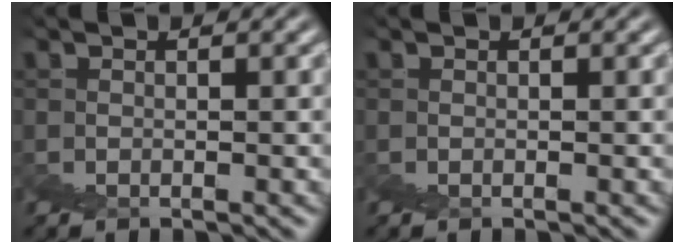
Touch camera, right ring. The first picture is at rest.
{"total": 0.0}